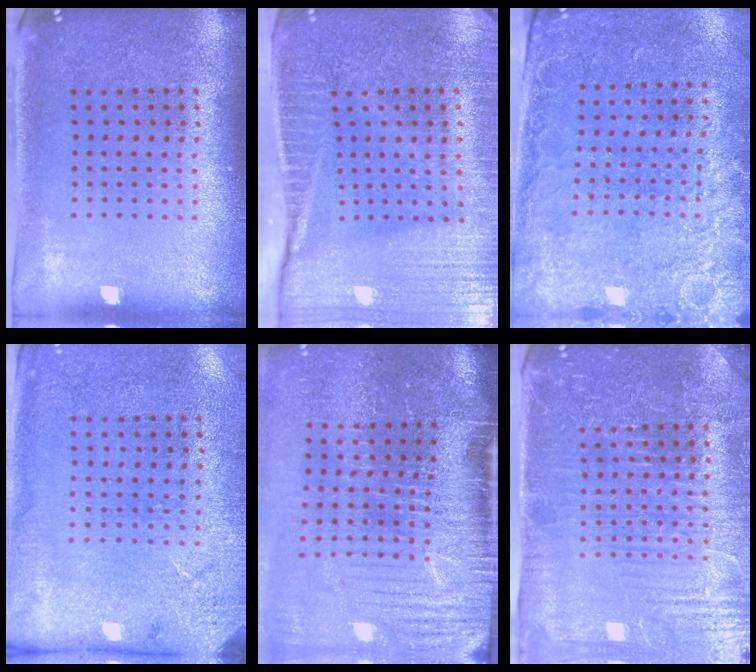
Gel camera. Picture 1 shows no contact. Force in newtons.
{"total": 4.2, "press": 3.7, "slide": 2.0}
{"total": 2.5, "press": 2.1, "slide": 1.4}
{"total": 2.6, "press": 2.2, "slide": 1.3}
{"total": 5.1, "press": 4.2, "slide": 2.9}
{"total": 4.7, "press": 4.5, "slide": 1.6}